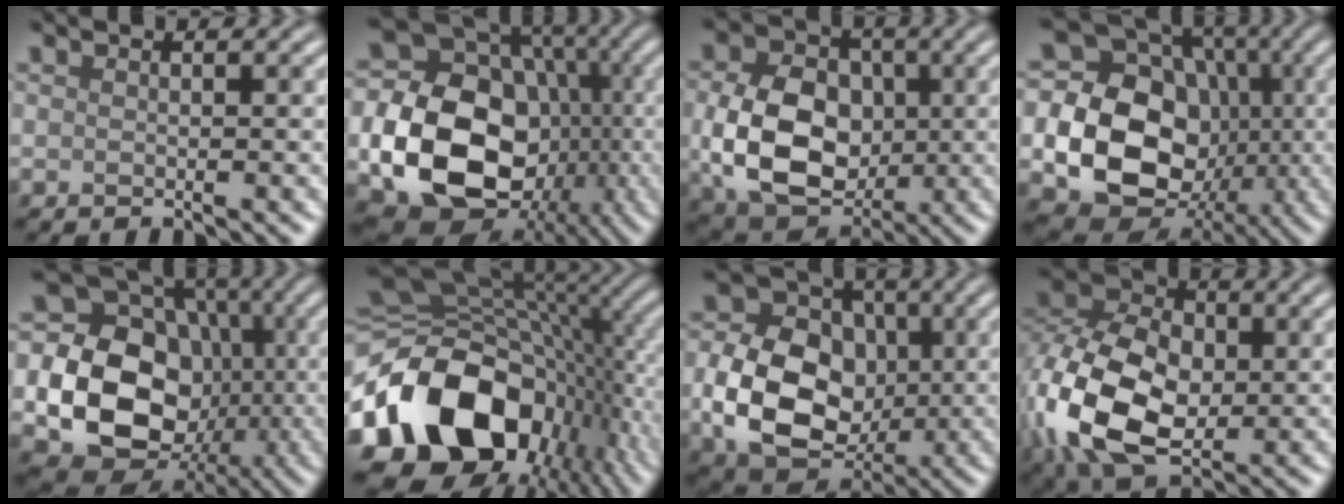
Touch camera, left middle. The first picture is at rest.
{"total": 17.8, "force": [-3.0, 14.4, 10.0], "torque": [-0.181, -0.038, -0.051]}
{"total": 10.0, "force": [-0.6, 7.5, 6.6], "torque": [-0.140, -0.009, -0.007]}
{"total": 18.5, "force": [-1.7, 15.8, 9.5], "torque": [-0.186, -0.008, -0.050]}
{"total": 19.0, "force": [-1.9, 16.2, 9.6], "torque": [-0.184, -0.012, -0.053]}
{"total": 16.4, "force": [-4.3, 11.6, 10.8], "torque": [-0.210, -0.017, -0.070]}
{"total": 11.1, "force": [-1.6, 8.4, 7.0], "torque": [-0.140, -0.006, -0.034]}
{"total": 12.2, "force": [-2.1, 8.2, 8.8], "torque": [-0.209, -0.010, -0.046]}